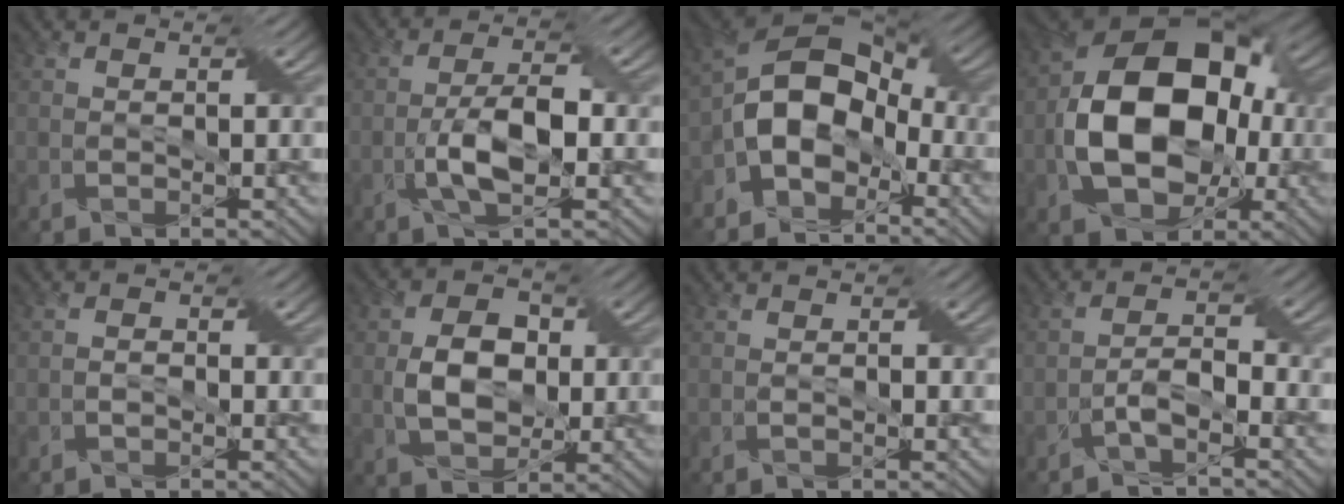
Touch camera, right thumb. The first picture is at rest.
{"total": 6.6, "force": [-1.9, 2.3, 5.9], "torque": [-0.116, 0.006, -0.039]}
{"total": 11.0, "force": [-3.8, 7.5, 7.1], "torque": [-0.117, 0.003, -0.091]}
{"total": 16.1, "force": [-1.6, 11.0, 11.7], "torque": [-0.196, 0.001, -0.035]}
{"total": 1.1, "force": [-0.7, 0.7, 0.6], "torque": [-0.007, 0.006, -0.014]}
{"total": 6.8, "force": [-0.1, 4.9, 4.7], "torque": [-0.094, 0.002, -0.001]}
{"total": 0.7, "force": [-0.3, 0.3, 0.5], "torque": [-0.010, 0.002, -0.004]}
{"total": 3.5, "force": [-2.3, 0.9, 2.4], "torque": [-0.049, 0.012, -0.049]}